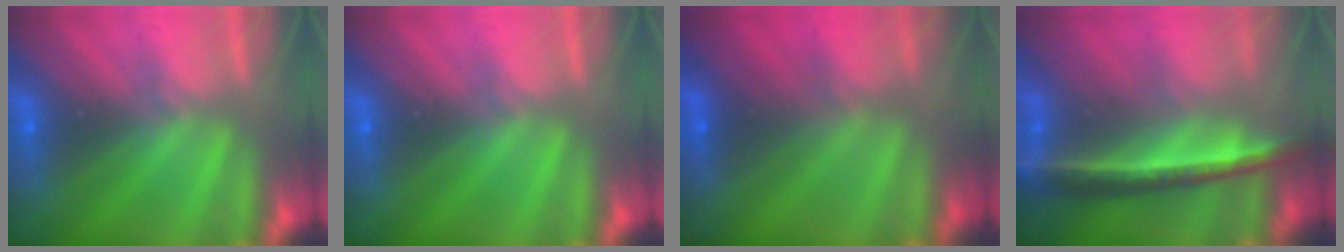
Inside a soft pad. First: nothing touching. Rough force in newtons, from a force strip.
{"total": 0.0}
{"total": 2.8}
{"total": 9.2}